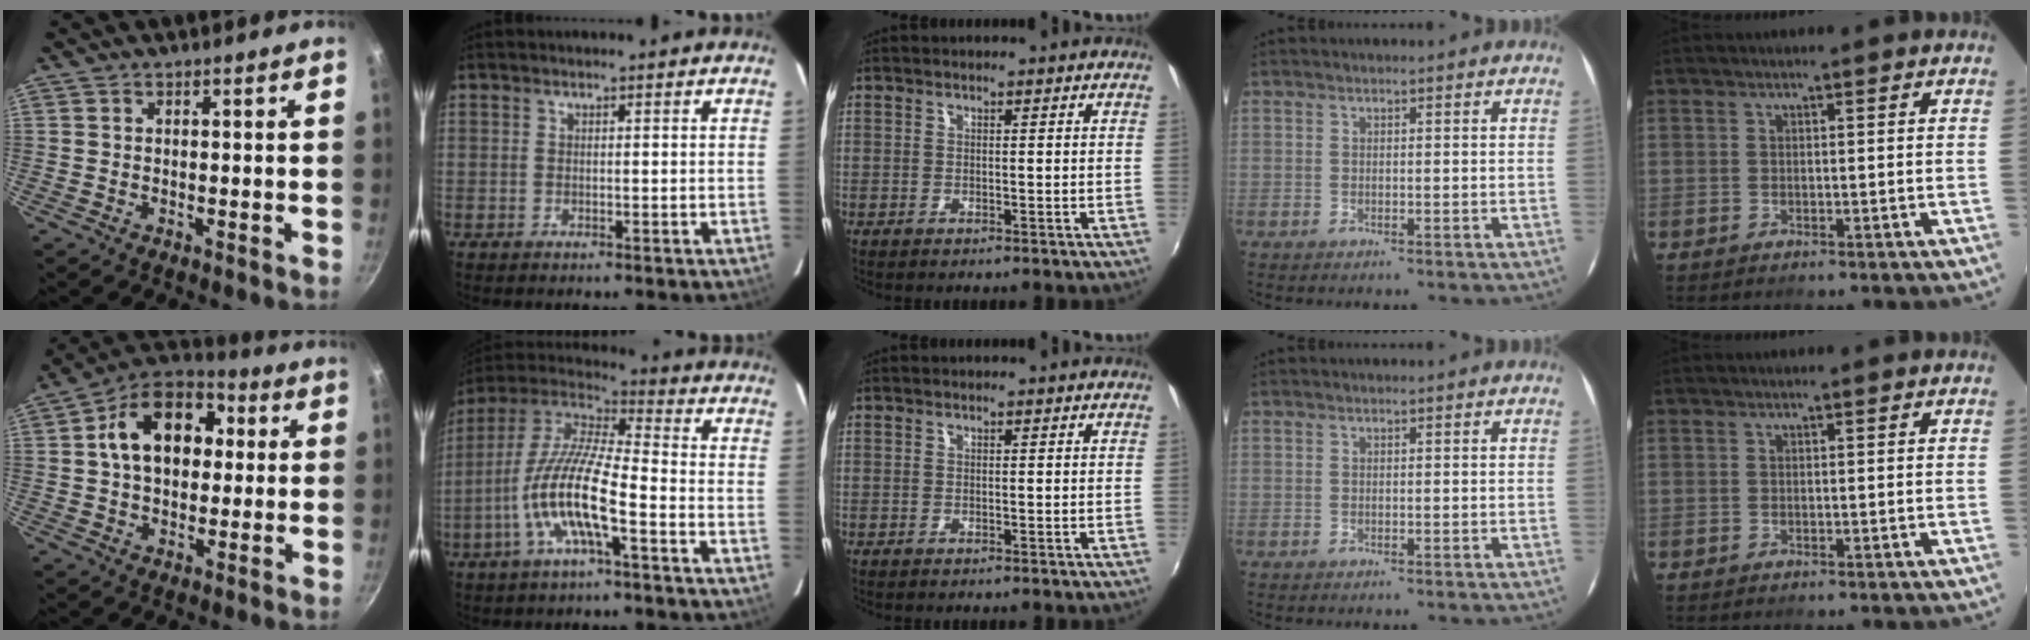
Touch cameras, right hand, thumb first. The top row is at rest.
{"thumb": {"total": 16.7, "force": [2.8, 11.7, 11.6], "torque": [-0.153, 0.029, 0.026]}, "index": {"total": 14.4, "force": [-5.4, 2.7, 13.0], "torque": [-0.261, -0.002, -0.112]}}